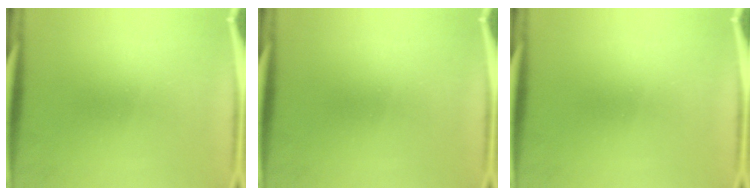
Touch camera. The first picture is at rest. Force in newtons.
{"total": 0.0}
{"total": 0.0}